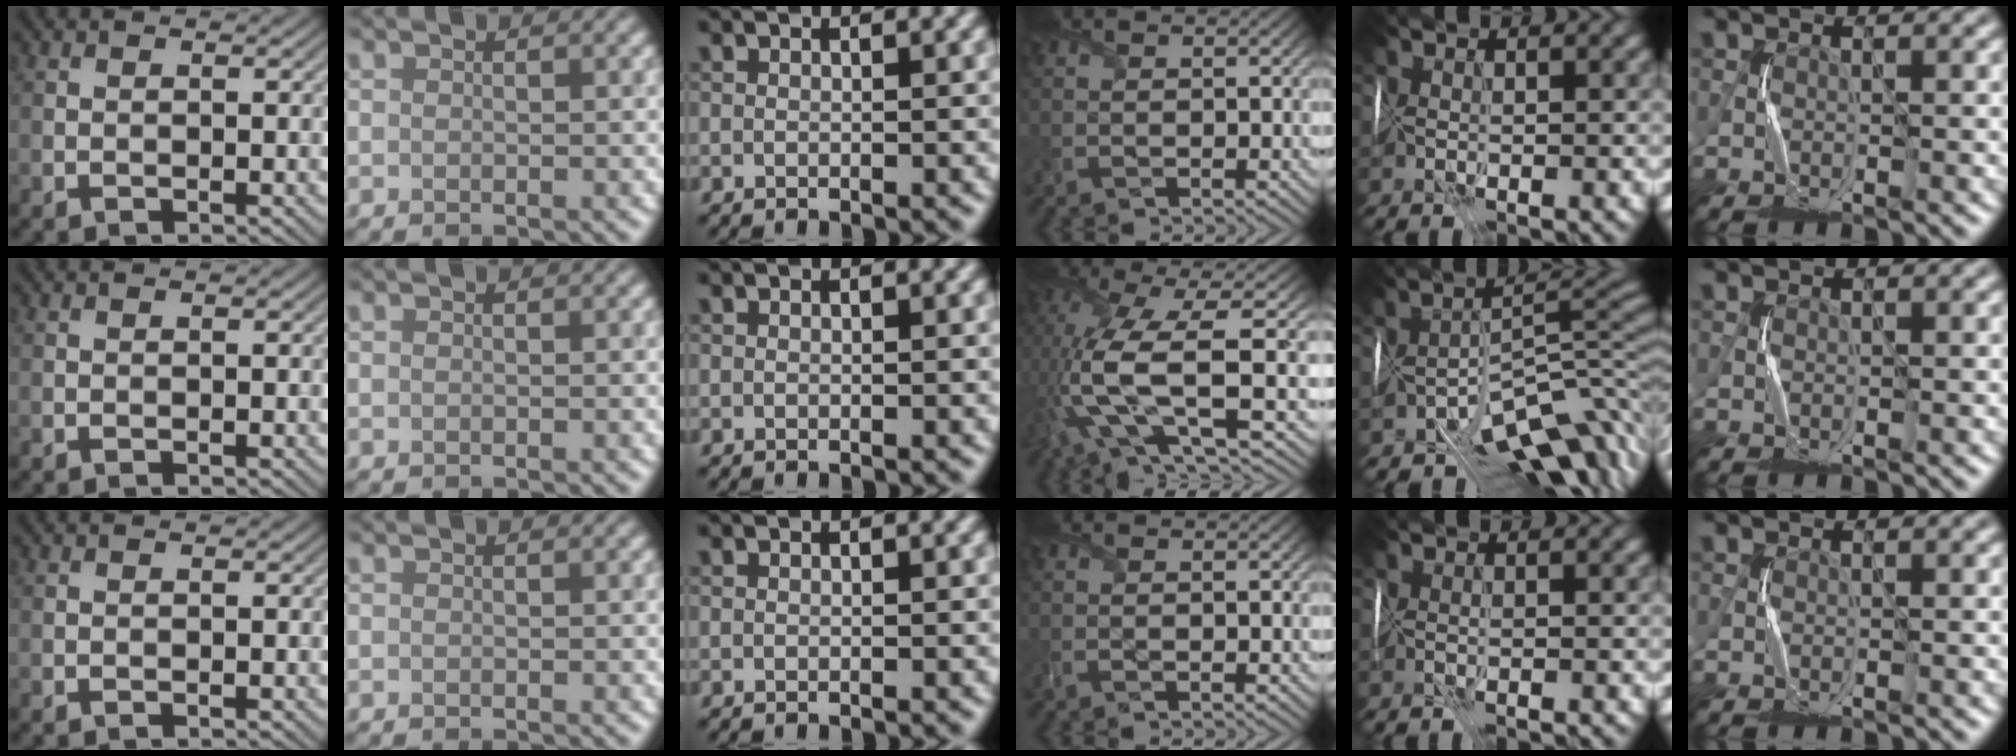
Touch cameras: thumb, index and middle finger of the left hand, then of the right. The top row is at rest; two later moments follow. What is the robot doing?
{"motion": "wrap", "object": "plastic wrap"}